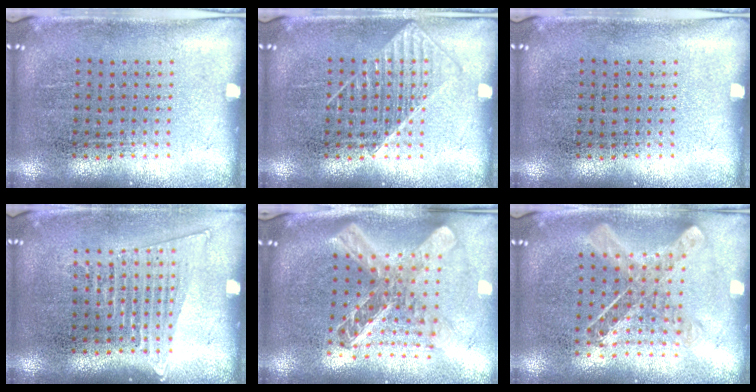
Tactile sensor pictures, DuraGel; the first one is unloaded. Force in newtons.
{"total": 1.5, "press": 1.5, "slide": 0.3}
{"total": 0.0}
{"total": 1.4, "press": 1.2, "slide": 0.7}
{"total": 2.5, "press": 1.9, "slide": 1.6}
{"total": 0.9, "press": 0.9, "slide": 0.1}